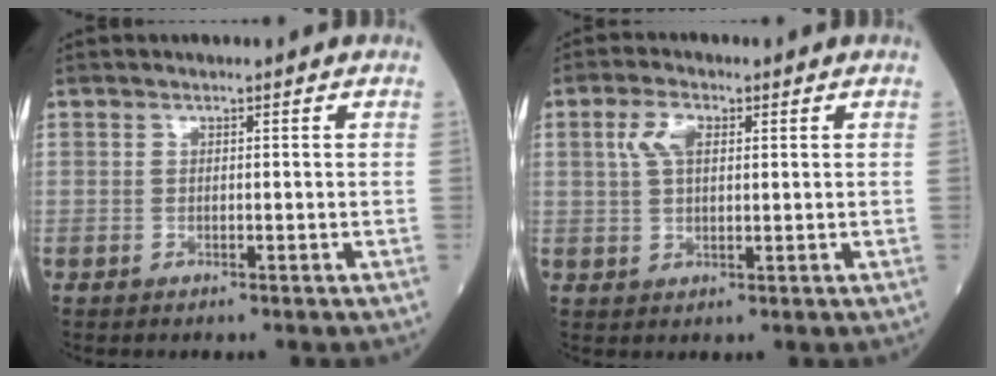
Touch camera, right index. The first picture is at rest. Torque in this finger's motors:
{"motor_torque": [0.51, 0.29, 0.33, 0.10]}